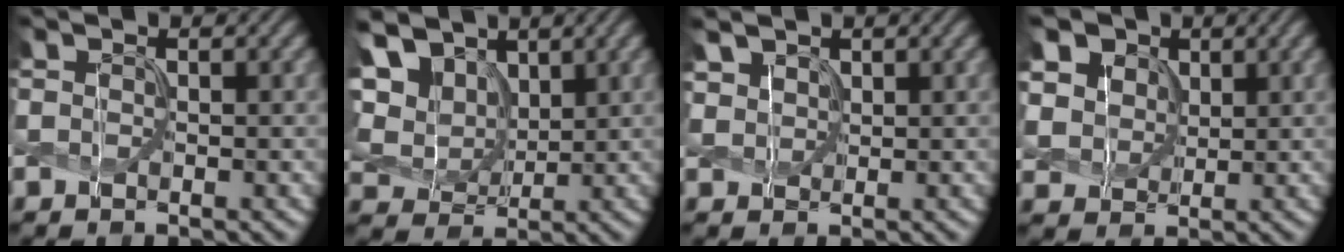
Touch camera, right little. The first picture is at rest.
{"total": 8.3, "force": [4.1, 5.6, 4.5], "torque": [-0.132, 0.017, 0.066]}
{"total": 2.5, "force": [1.8, 1.5, 0.9], "torque": [-0.033, -0.004, 0.049]}
{"total": 8.7, "force": [4.6, 6.4, 3.7], "torque": [-0.117, 0.018, 0.076]}